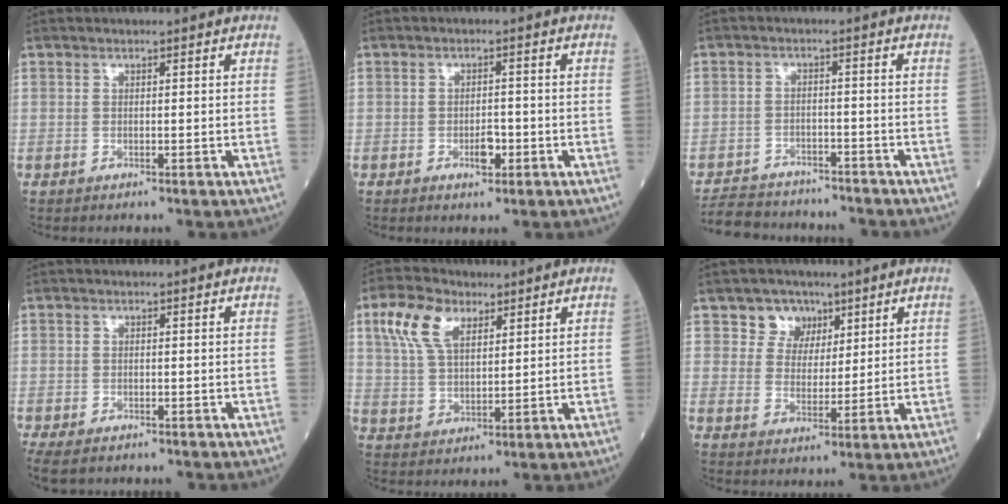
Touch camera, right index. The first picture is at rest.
{"total": 1.5, "force": [-0.6, 1.0, 0.9], "torque": [-0.011, 0.002, -0.007]}
{"total": 9.7, "force": [-8.9, 3.4, 1.8], "torque": [-0.029, 0.009, -0.132]}
{"total": 6.0, "force": [-4.6, 2.8, 2.7], "torque": [-0.049, -0.010, -0.072]}
{"total": 8.2, "force": [4.2, 4.1, 5.7], "torque": [-0.131, 0.022, 0.083]}
{"total": 5.2, "force": [3.1, 4.1, 0.6], "torque": [-0.009, 0.008, 0.055]}